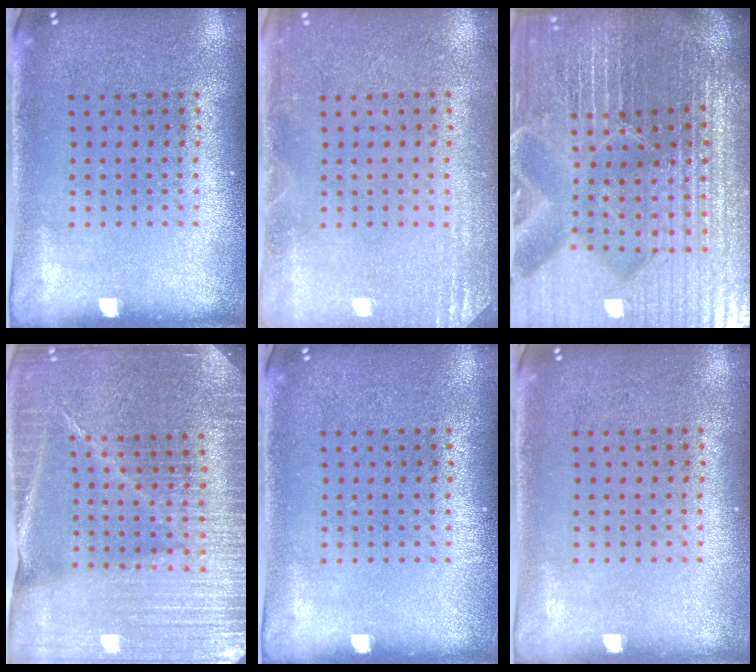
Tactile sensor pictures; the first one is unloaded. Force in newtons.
{"total": 2.0, "press": 2.0, "slide": 0.4}
{"total": 7.2, "press": 6.3, "slide": 3.5}
{"total": 4.2, "press": 3.9, "slide": 1.6}
{"total": 0.0}
{"total": 0.0}